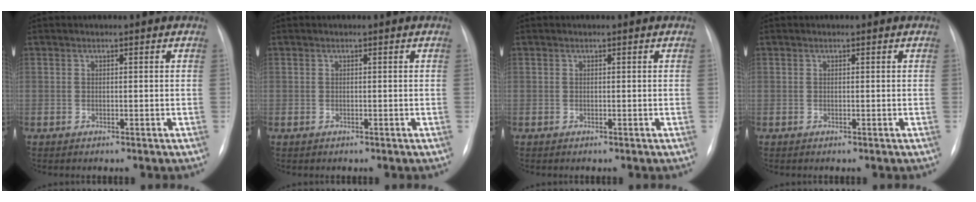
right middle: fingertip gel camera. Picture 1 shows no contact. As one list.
[{"total": 0.0}, {"total": 0.0}, {"total": 0.0}]